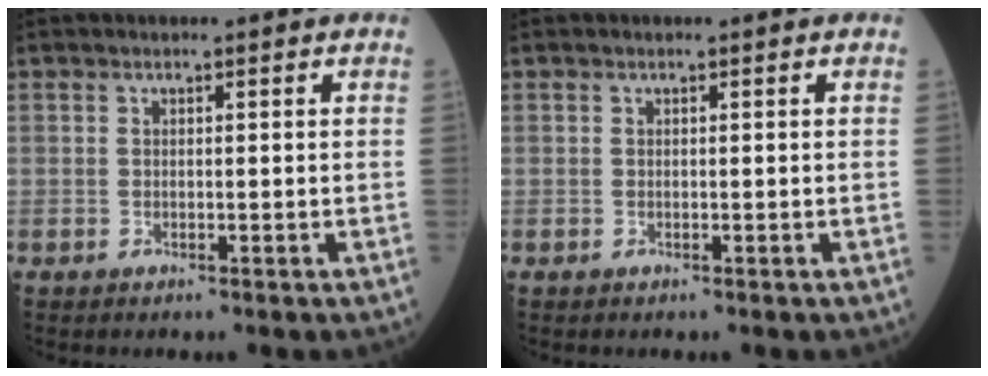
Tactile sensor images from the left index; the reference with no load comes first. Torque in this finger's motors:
{"motor_torque": [-0.02, 0.02, -0.01, 0.00]}